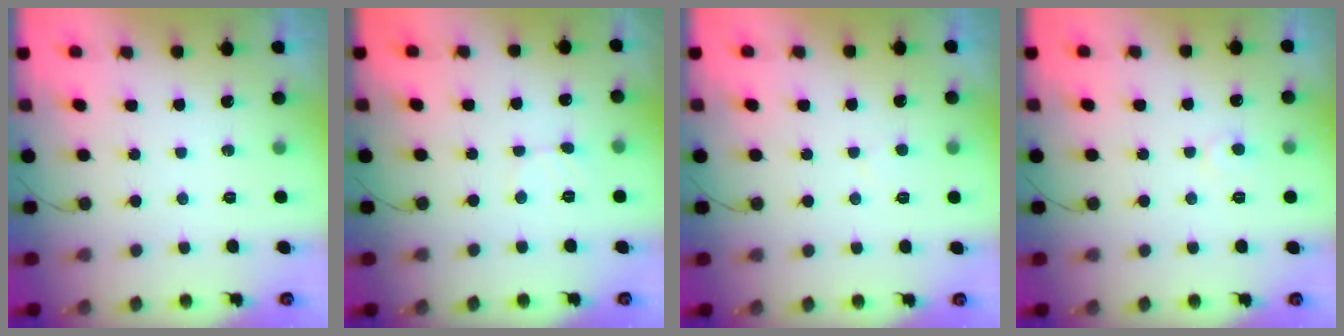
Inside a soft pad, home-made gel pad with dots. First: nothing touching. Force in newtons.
{"total": 2.4, "press": 2.4, "slide": 0.2}
{"total": 3.0, "press": 3.0, "slide": 0.3}
{"total": 5.1, "press": 5.1, "slide": 0.4}